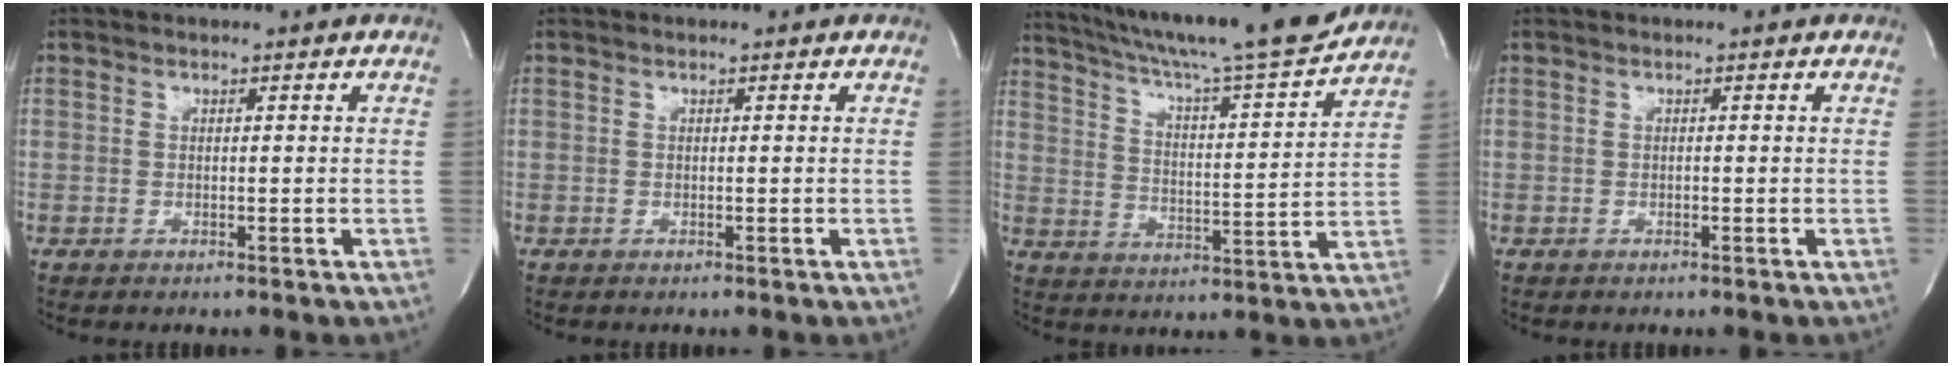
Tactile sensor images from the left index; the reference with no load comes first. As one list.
[{"total": 0.0}, {"total": 21.3, "force": [18.9, -0.1, 9.8], "torque": [-0.164, -0.022, 0.280]}, {"total": 0.0}]